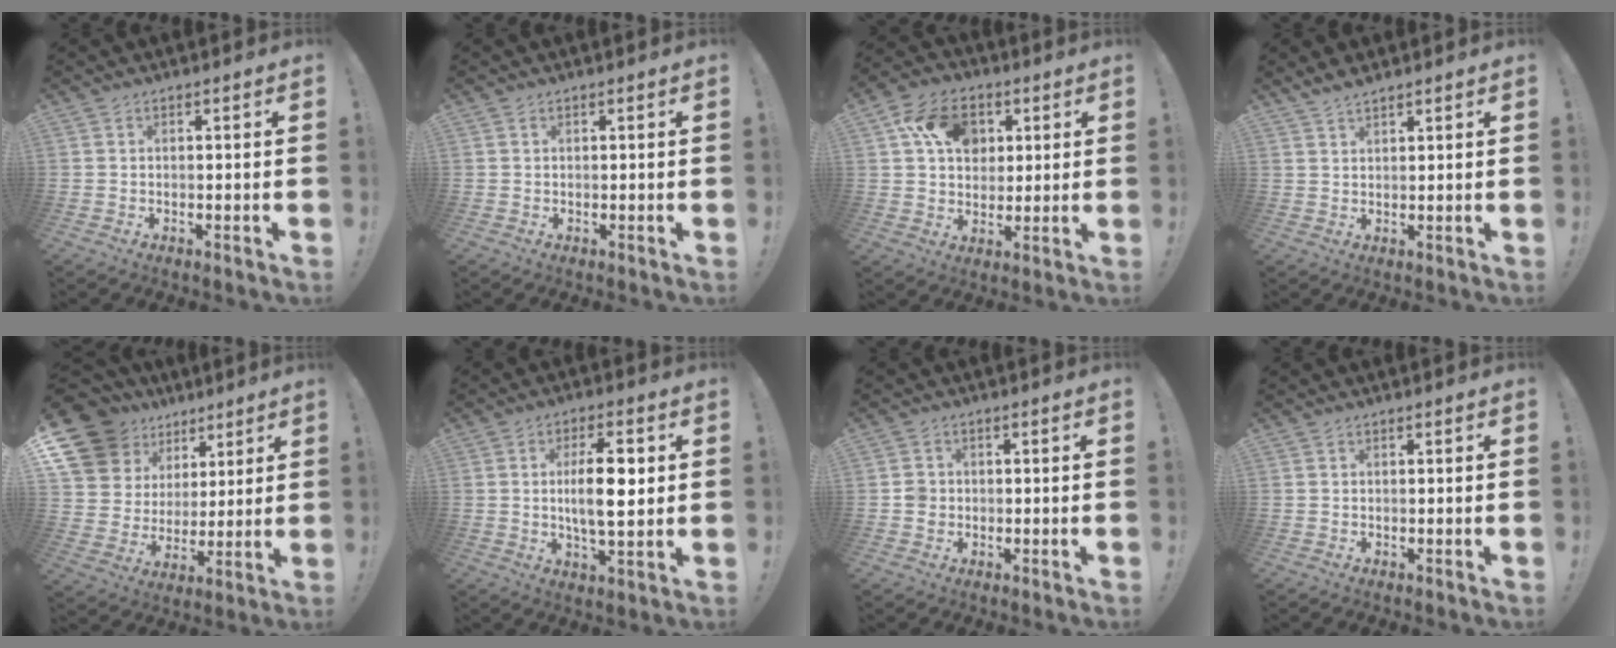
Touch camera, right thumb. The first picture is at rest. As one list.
[{"total": 0.0}, {"total": 14.9, "force": [5.3, 11.5, 7.9], "torque": [-0.129, 0.001, 0.104]}, {"total": 3.1, "force": [2.7, 0.7, 1.3], "torque": [-0.028, -0.012, 0.050]}, {"total": 16.6, "force": [9.8, 12.0, 5.8], "torque": [-0.108, -0.055, 0.208]}, {"total": 11.6, "force": [1.0, 4.2, 10.8], "torque": [-0.182, 0.000, 0.010]}, {"total": 3.1, "force": [-0.5, 2.8, 1.0], "torque": [-0.008, 0.004, -0.010]}, {"total": 0.0}]